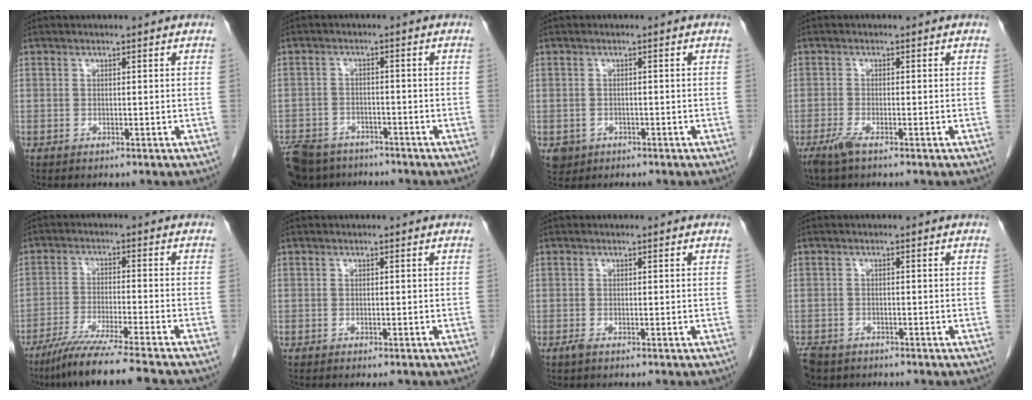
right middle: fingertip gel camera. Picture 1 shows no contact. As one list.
[{"total": 11.4, "force": [-9.0, 5.6, 4.3], "torque": [-0.097, -0.012, -0.138]}, {"total": 2.4, "force": [-1.1, 2.1, 0.4], "torque": [-0.007, 0.004, -0.013]}, {"total": 2.2, "force": [-1.5, 0.3, 1.6], "torque": [-0.041, -0.006, -0.032]}, {"total": 12.9, "force": [-10.9, -1.0, 6.9], "torque": [-0.094, -0.039, -0.174]}, {"total": 1.6, "force": [-1.3, 0.4, 0.8], "torque": [-0.010, -0.004, -0.015]}, {"total": 0.8, "force": [-0.5, 0.1, 0.5], "torque": [-0.014, -0.002, -0.010]}, {"total": 5.1, "force": [-4.0, 2.9, 1.5], "torque": [-0.032, -0.005, -0.066]}]